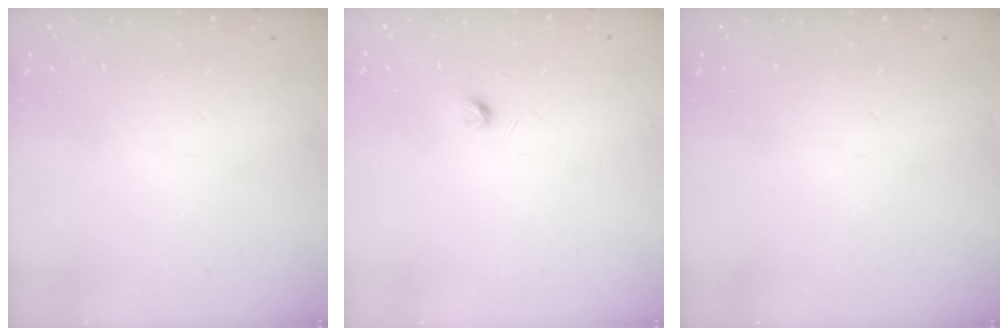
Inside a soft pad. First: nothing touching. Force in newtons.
{"total": 3.3, "press": 3.2, "slide": 0.6}
{"total": 0.0}